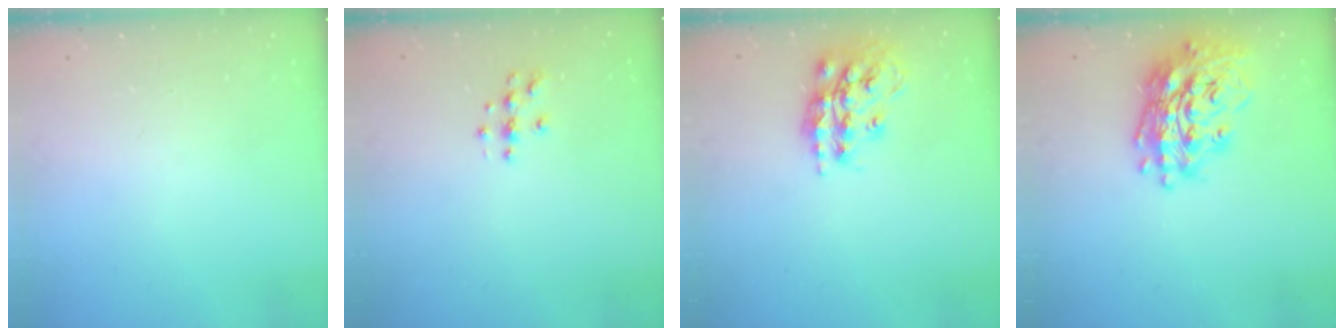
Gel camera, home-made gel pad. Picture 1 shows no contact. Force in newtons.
{"total": 3.9, "press": 3.8, "slide": 0.4}
{"total": 16.8, "press": 16.7, "slide": 1.5}
{"total": 19.7, "press": 19.5, "slide": 2.7}